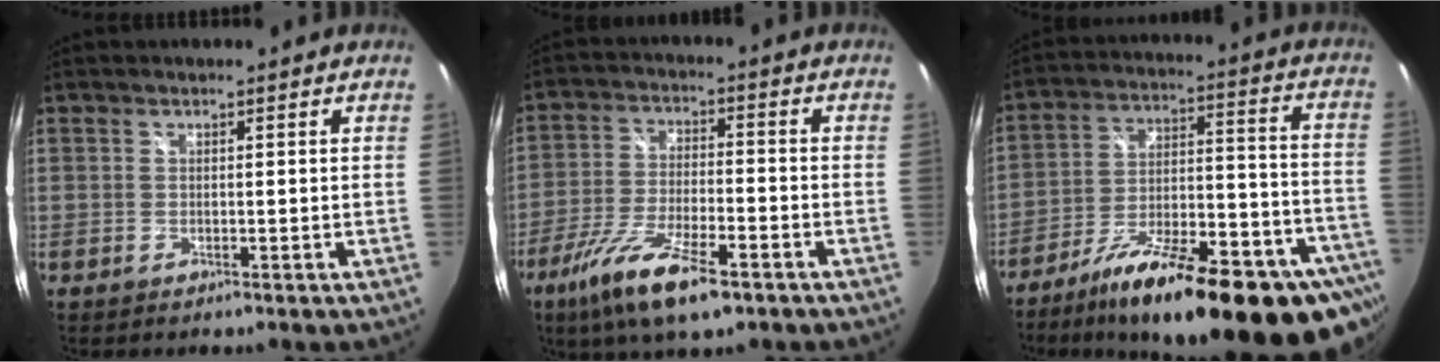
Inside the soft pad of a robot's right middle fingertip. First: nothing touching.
{"total": 13.6, "force": [-8.3, 3.5, 10.1], "torque": [-0.214, -0.030, -0.152]}
{"total": 31.9, "force": [-22.2, 9.1, 21.0], "torque": [-0.294, -0.016, -0.308]}